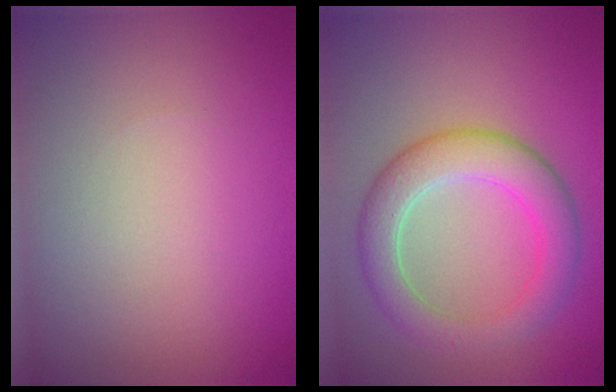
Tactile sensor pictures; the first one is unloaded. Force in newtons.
{"total": 5.2, "press": 5.2, "slide": 0.2}